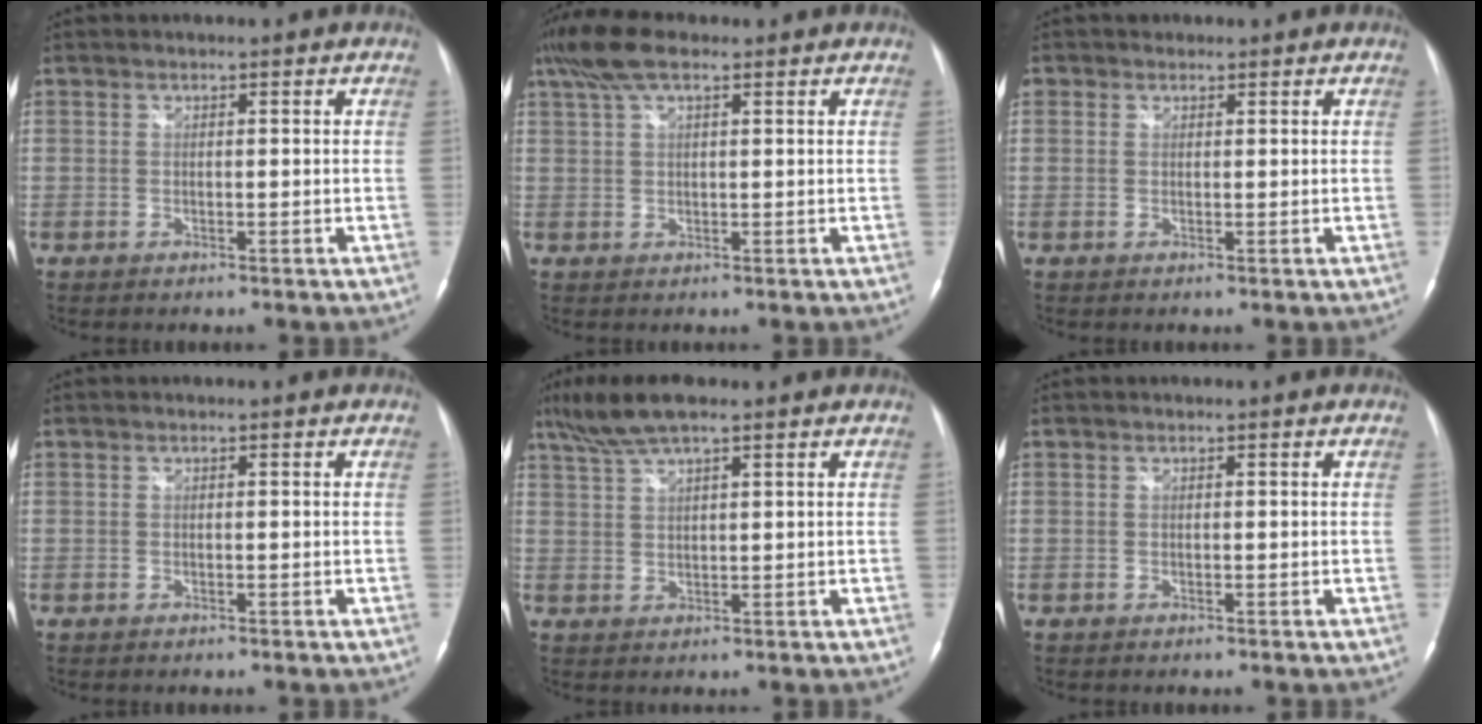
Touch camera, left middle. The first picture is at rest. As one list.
[{"total": 6.7, "force": [4.4, 2.0, 4.7], "torque": [-0.107, 0.032, 0.083]}, {"total": 1.3, "force": [0.7, 1.1, 0.1], "torque": [0.004, 0.005, 0.008]}, {"total": 0.0}, {"total": 6.9, "force": [5.1, 1.0, 4.5], "torque": [-0.098, 0.023, 0.095]}, {"total": 0.0}]